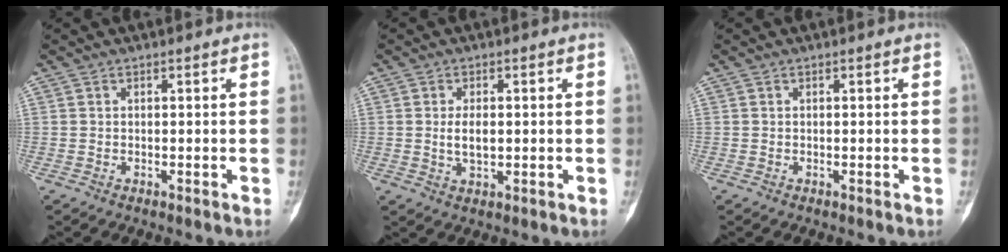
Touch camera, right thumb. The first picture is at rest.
{"total": 4.0, "force": [0.2, 2.1, 3.4], "torque": [-0.060, -0.005, 0.007]}
{"total": 0.0}